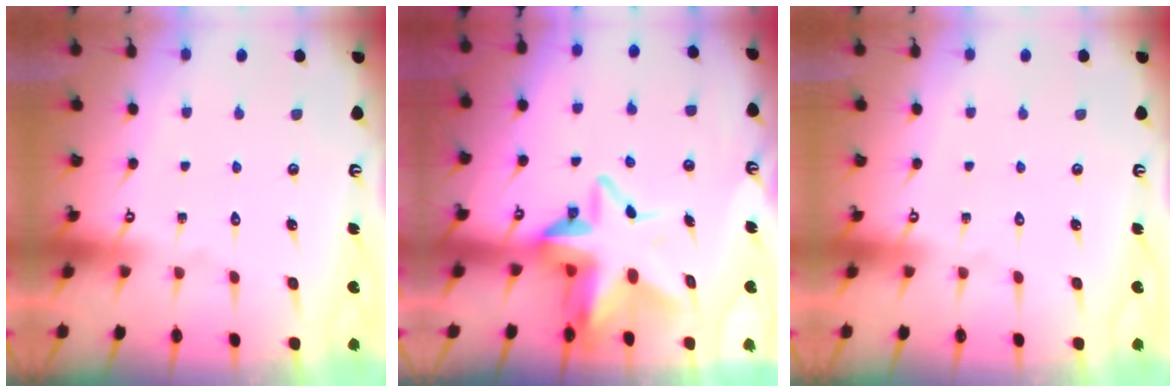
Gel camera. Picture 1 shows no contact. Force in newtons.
{"total": 11.4, "press": 11.3, "slide": 1.6}
{"total": 0.0}